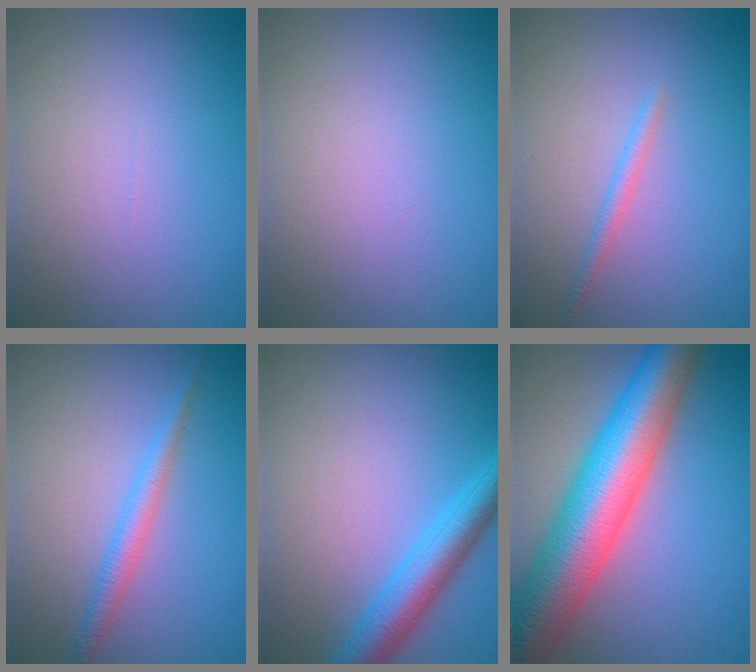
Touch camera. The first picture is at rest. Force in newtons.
{"total": 0.0}
{"total": 1.1, "press": 1.1, "slide": 0.0}
{"total": 2.0, "press": 2.0, "slide": 0.0}
{"total": 4.5, "press": 4.5, "slide": 0.2}
{"total": 11.4, "press": 11.4, "slide": 0.5}